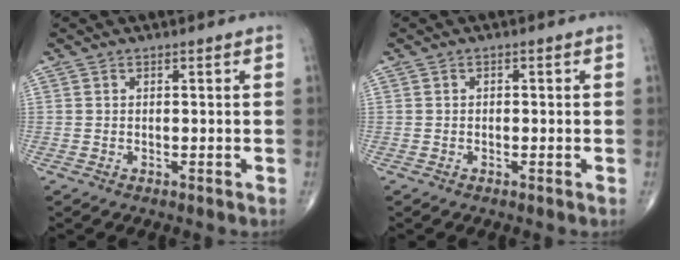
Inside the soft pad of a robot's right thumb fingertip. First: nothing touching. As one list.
[{"total": 0.5, "force": [-0.1, 0.4, 0.3], "torque": [0.003, 0.002, -0.006]}]